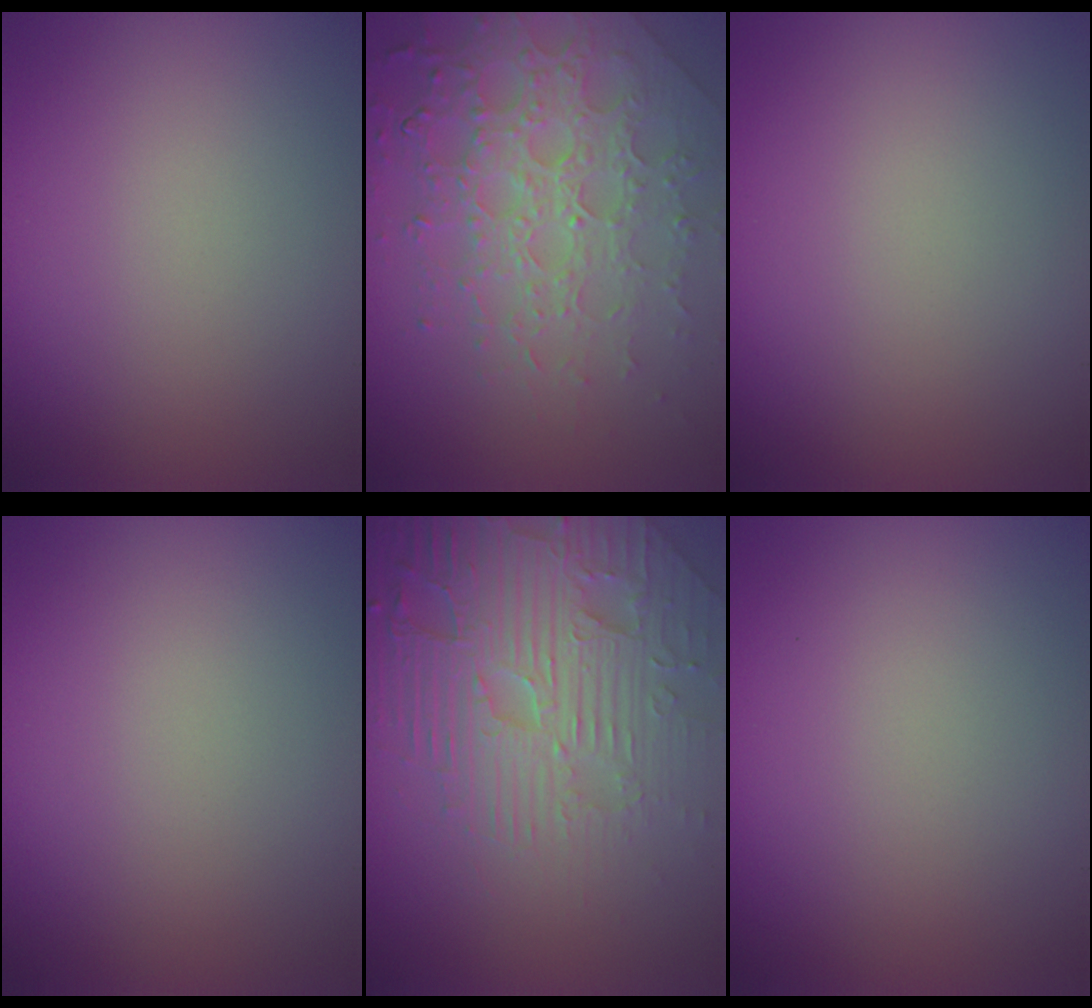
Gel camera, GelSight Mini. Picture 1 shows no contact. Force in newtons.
{"total": 7.9, "press": 5.6, "slide": 5.6}
{"total": 0.0}
{"total": 0.0}
{"total": 8.5, "press": 6.0, "slide": 6.0}
{"total": 0.0}